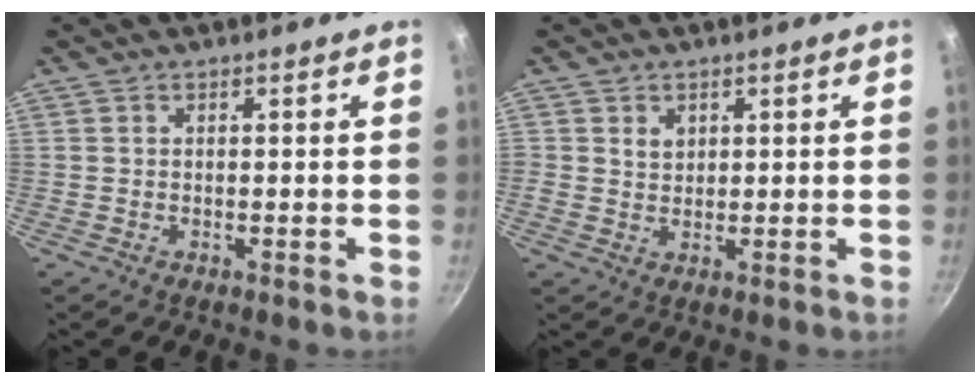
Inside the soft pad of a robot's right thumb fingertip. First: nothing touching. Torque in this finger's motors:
{"motor_torque": [-0.18, 0.30, 0.17, 0.07, 0.06]}